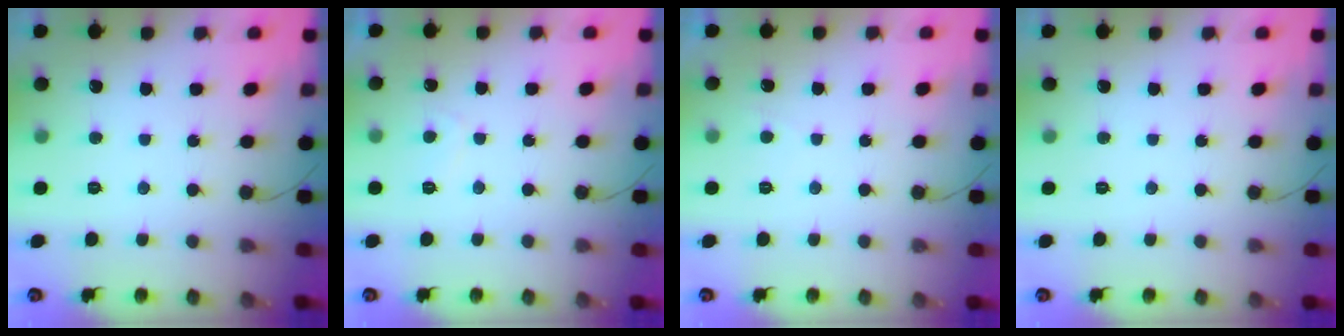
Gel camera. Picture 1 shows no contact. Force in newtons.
{"total": 2.5, "press": 2.3, "slide": 0.9}
{"total": 0.5, "press": 0.1, "slide": 0.5}
{"total": 0.0}